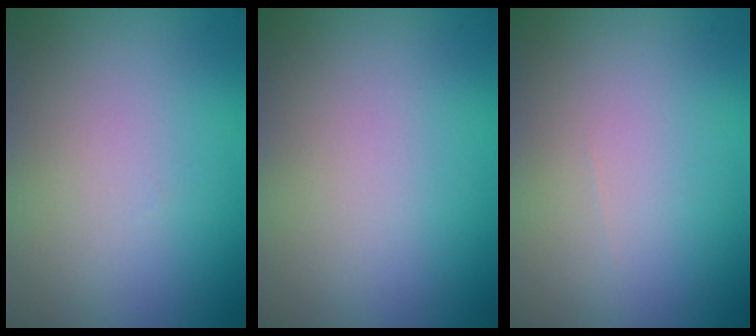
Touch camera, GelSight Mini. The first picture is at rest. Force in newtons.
{"total": 0.0}
{"total": 0.0}